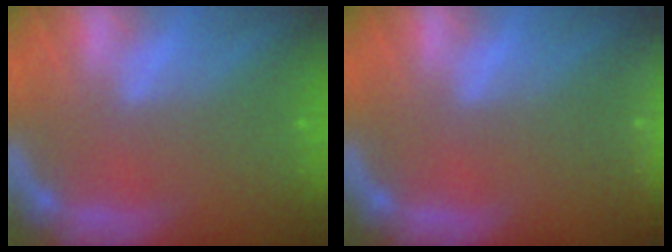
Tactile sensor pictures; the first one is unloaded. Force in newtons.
{"total": 7.5}